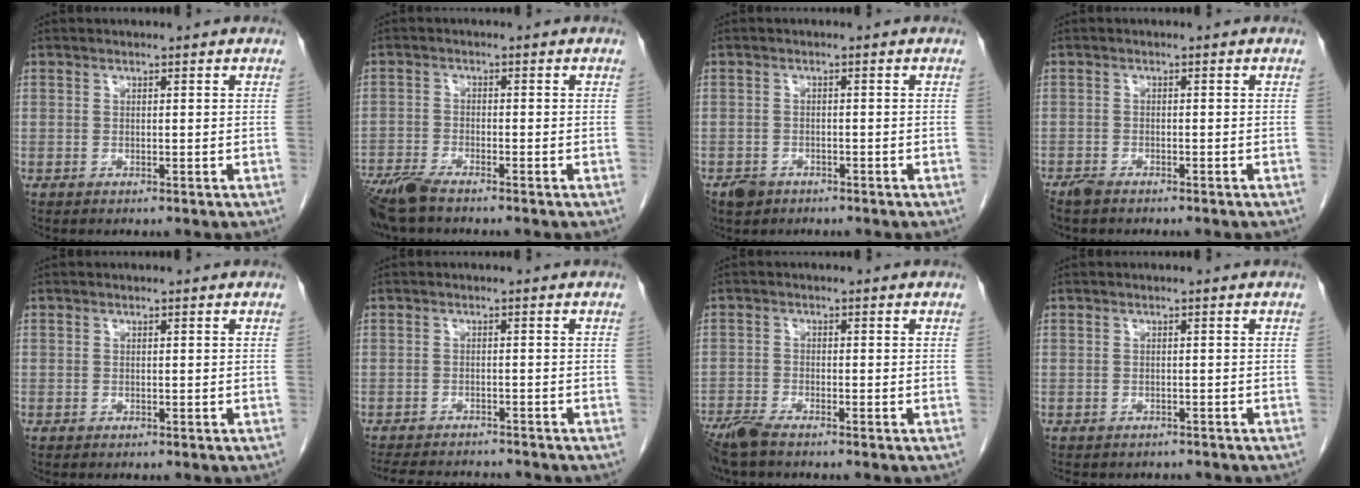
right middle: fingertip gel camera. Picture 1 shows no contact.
{"total": 5.9, "force": [-4.9, 0.8, 3.1], "torque": [-0.060, -0.017, -0.095]}
{"total": 2.6, "force": [-1.8, 1.9, 0.5], "torque": [-0.014, 0.004, -0.026]}
{"total": 2.8, "force": [-2.4, 0.8, 1.3], "torque": [-0.026, -0.006, -0.035]}
{"total": 0.0}
{"total": 10.3, "force": [-9.6, 1.9, 3.2], "torque": [-0.059, -0.002, -0.135]}
{"total": 4.4, "force": [-3.7, 0.5, 2.3], "torque": [-0.048, -0.013, -0.072]}
{"total": 5.9, "force": [-5.2, 2.6, 1.4], "torque": [-0.019, 0.001, -0.062]}